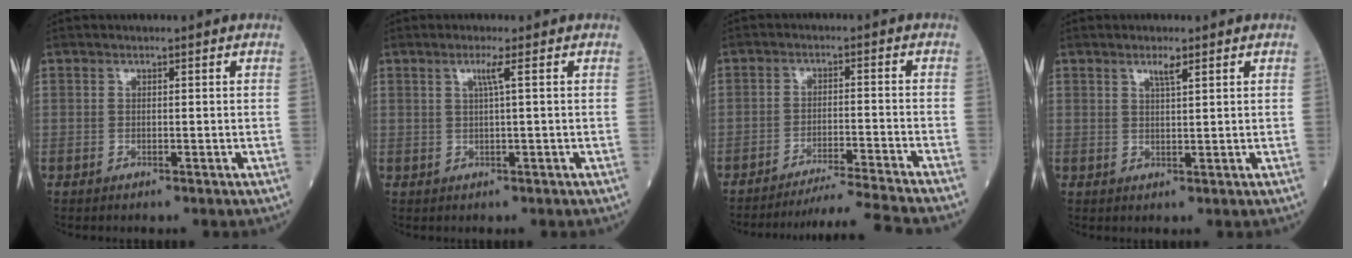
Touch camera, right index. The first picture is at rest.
{"total": 1.9, "force": [0.6, -0.6, 1.7], "torque": [-0.037, -0.002, 0.013]}
{"total": 11.6, "force": [-10.9, -3.2, 2.7], "torque": [-0.023, -0.024, -0.168]}
{"total": 2.1, "force": [1.3, 0.1, 1.6], "torque": [-0.032, -0.002, 0.025]}